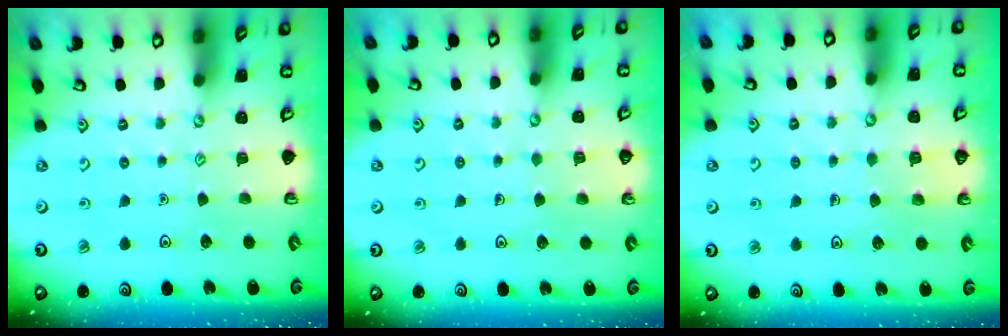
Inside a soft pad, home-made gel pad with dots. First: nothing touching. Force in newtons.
{"total": 3.5, "press": 3.5, "slide": 0.3}
{"total": 3.3, "press": 3.3, "slide": 0.2}